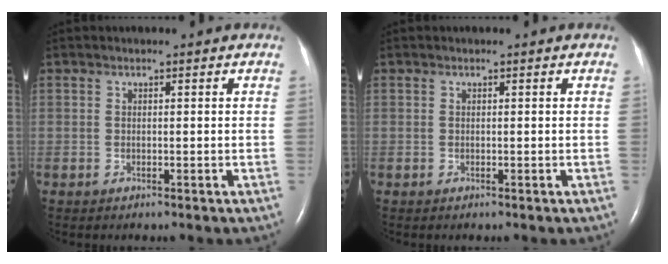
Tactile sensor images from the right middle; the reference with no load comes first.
{"total": 0.0}